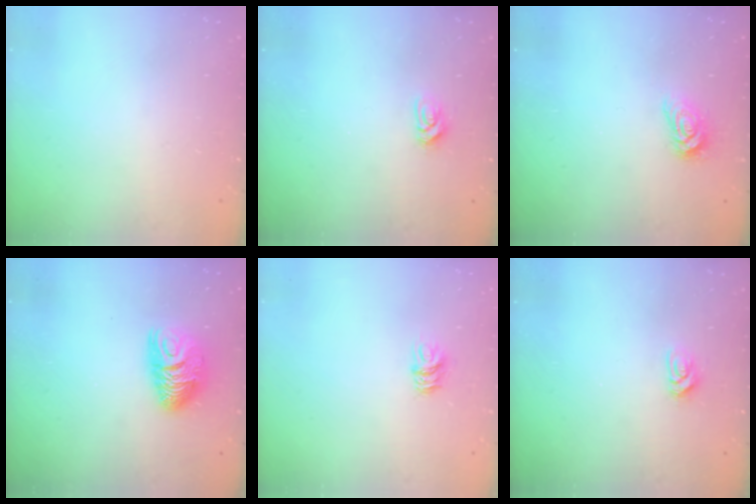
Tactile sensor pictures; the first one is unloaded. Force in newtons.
{"total": 3.2, "press": 3.2, "slide": 0.5}
{"total": 3.8, "press": 3.8, "slide": 0.4}
{"total": 9.4, "press": 9.4, "slide": 0.7}
{"total": 5.7, "press": 5.7, "slide": 0.5}
{"total": 3.2, "press": 3.2, "slide": 0.5}